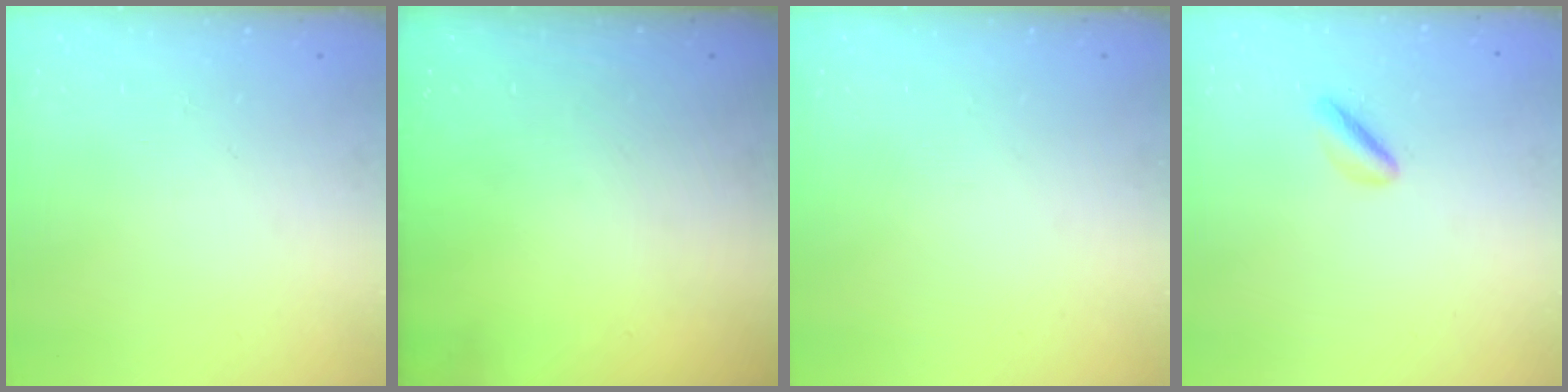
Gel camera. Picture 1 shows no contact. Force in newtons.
{"total": 0.0}
{"total": 0.0}
{"total": 2.5, "press": 2.5, "slide": 0.5}